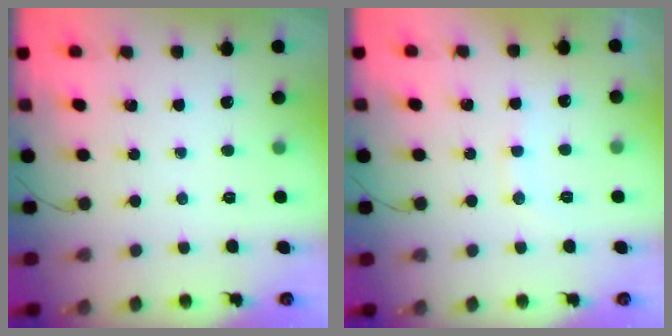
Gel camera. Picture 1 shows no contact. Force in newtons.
{"total": 6.7, "press": 6.6, "slide": 1.3}